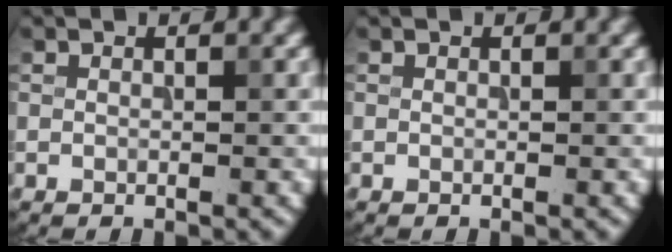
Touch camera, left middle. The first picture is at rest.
{"total": 0.0}